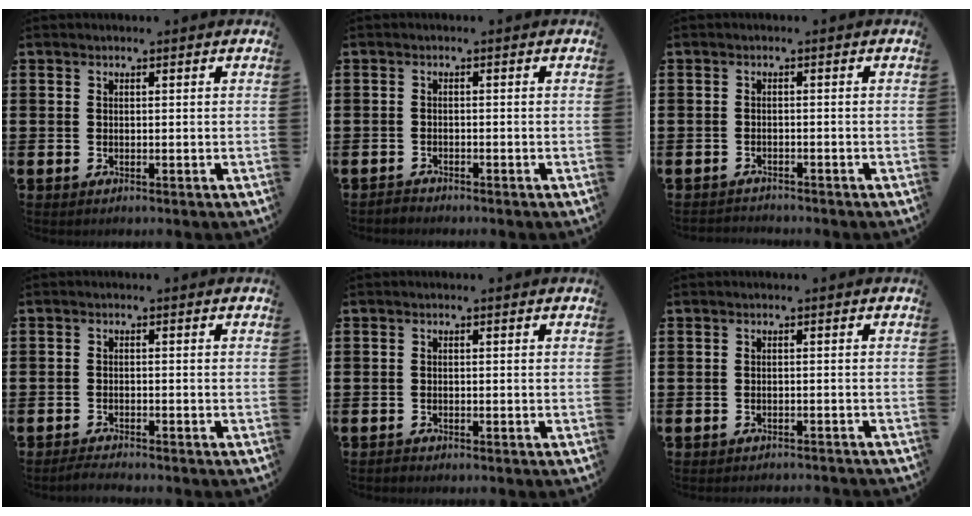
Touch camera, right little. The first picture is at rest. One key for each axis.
{"total": 1.0, "fx": -1.0, "fy": 0.1, "fz": -0.1, "tx": -0.001, "ty": 0.002, "tz": -0.021}
{"total": 1.1, "fx": -1.1, "fy": 0.0, "fz": -0.1, "tx": -0.002, "ty": 0.004, "tz": -0.024}
{"total": 1.4, "fx": -1.4, "fy": 0.0, "fz": 0.2, "tx": -0.007, "ty": 0.002, "tz": -0.027}
{"total": 0.6, "fx": -0.6, "fy": 0.1, "fz": 0.0, "tx": -0.001, "ty": -0.002, "tz": -0.012}
{"total": 0.9, "fx": -0.9, "fy": -0.1, "fz": 0.0, "tx": -0.001, "ty": 0.001, "tz": -0.019}